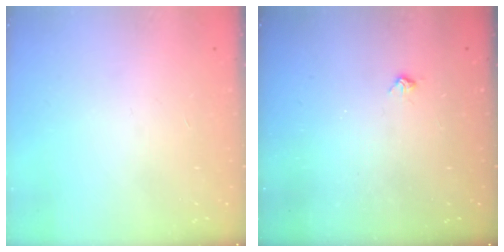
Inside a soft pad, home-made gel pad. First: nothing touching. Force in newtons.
{"total": 3.4, "press": 3.3, "slide": 0.7}